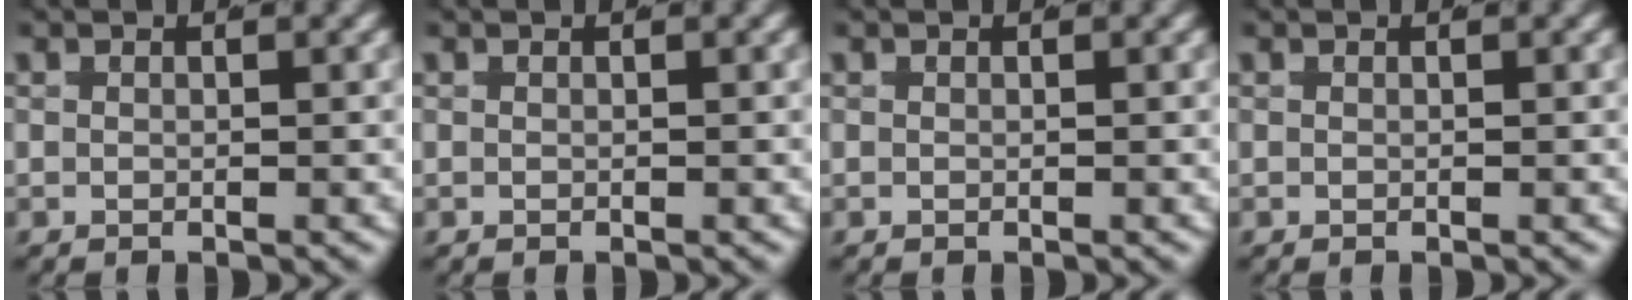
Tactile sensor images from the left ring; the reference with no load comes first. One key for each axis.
{"total": 0.0}
{"total": 0.0}
{"total": 0.0}